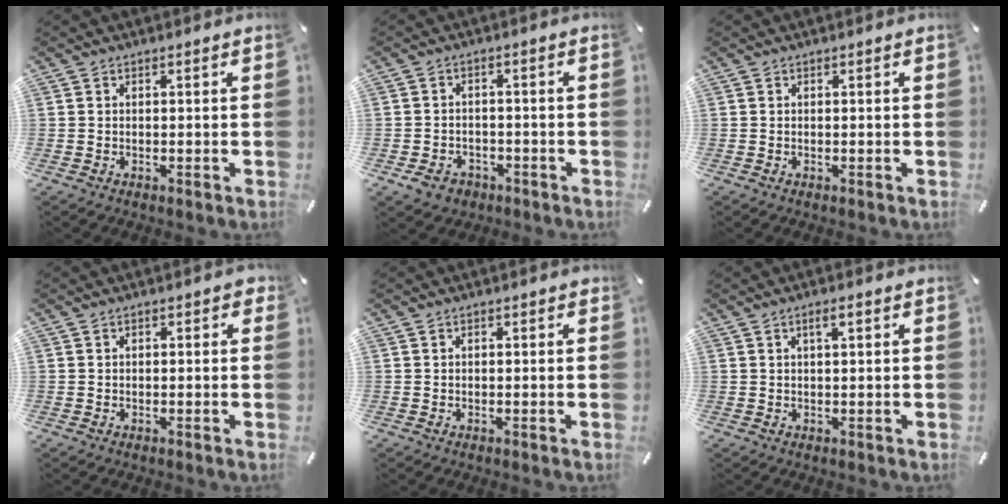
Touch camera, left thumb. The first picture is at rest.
{"total": 4.7, "force": [-2.5, 3.7, 1.5], "torque": [-0.036, 0.010, -0.048]}
{"total": 0.0}
{"total": 1.5, "force": [0.2, 1.0, 1.1], "torque": [-0.012, 0.003, 0.000]}
{"total": 0.7, "force": [0.1, 0.5, 0.4], "torque": [-0.007, 0.005, 0.000]}
{"total": 2.7, "force": [1.0, 0.8, 2.4], "torque": [-0.041, 0.002, 0.014]}